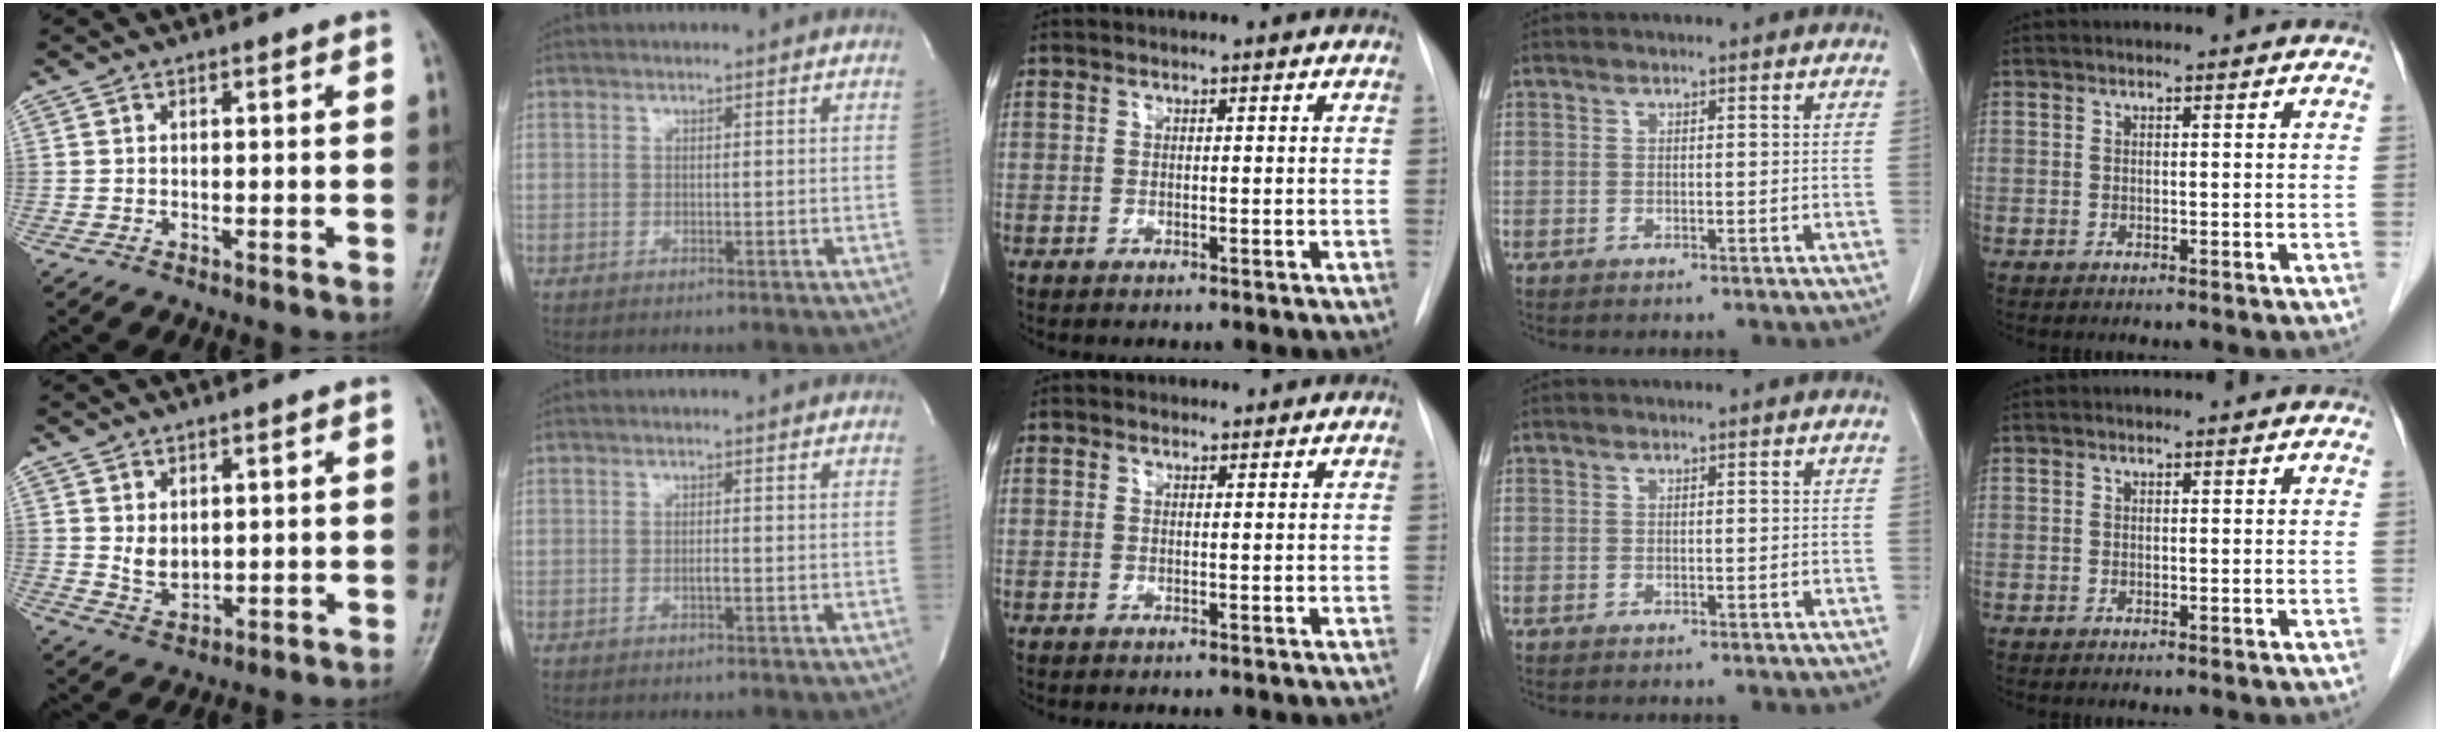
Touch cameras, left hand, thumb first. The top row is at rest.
{"thumb": {"total": 4.4, "force": [1.3, 2.8, 3.0], "torque": [-0.042, -0.018, 0.033]}, "index": {"total": 0.7, "force": [-0.3, 0.0, 0.7], "torque": [-0.013, 0.001, -0.006]}, "middle": {"total": 1.0, "force": [0.9, 0.5, -0.1], "torque": [-0.002, 0.007, 0.011]}}